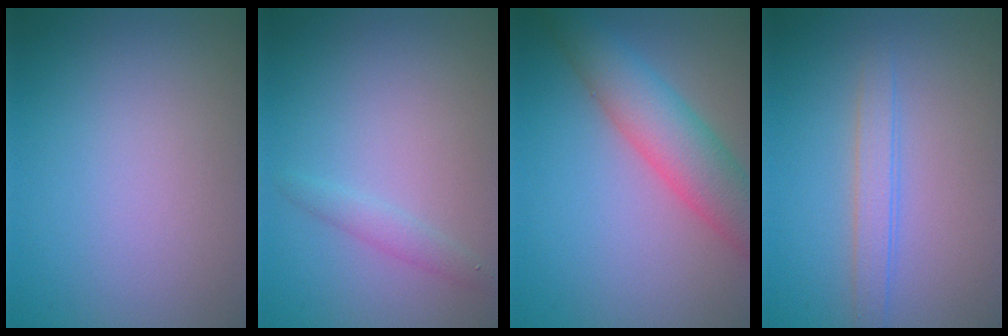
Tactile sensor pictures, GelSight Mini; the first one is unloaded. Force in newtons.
{"total": 1.3, "press": 1.3, "slide": 0.1}
{"total": 6.3, "press": 6.3, "slide": 0.2}
{"total": 1.9, "press": 1.9, "slide": 0.2}